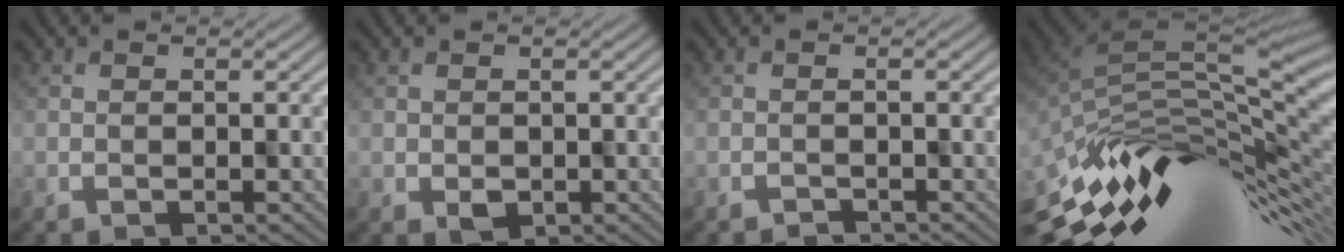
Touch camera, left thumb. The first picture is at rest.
{"total": 1.4, "force": [-0.1, 1.2, 0.6], "torque": [-0.009, -0.004, 0.002]}
{"total": 1.1, "force": [-1.1, 0.0, -0.2], "torque": [0.005, 0.001, -0.020]}
{"total": 13.4, "force": [-4.2, 3.9, 12.1], "torque": [-0.219, 0.001, -0.084]}